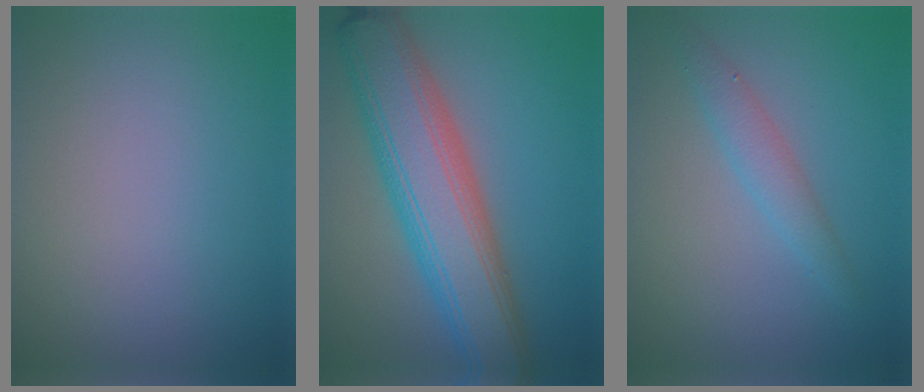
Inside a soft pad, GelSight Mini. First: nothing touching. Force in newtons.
{"total": 9.7, "press": 9.7, "slide": 0.5}
{"total": 2.2, "press": 2.2, "slide": 0.0}